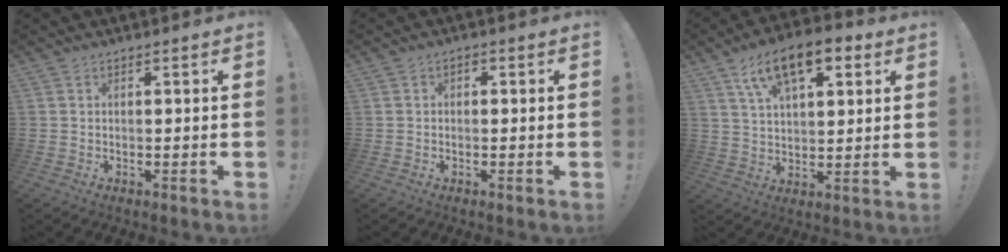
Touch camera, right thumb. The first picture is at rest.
{"total": 1.0, "force": [-0.6, 0.7, 0.5], "torque": [-0.007, 0.004, -0.012]}
{"total": 14.6, "force": [7.8, 6.9, 10.2], "torque": [-0.163, -0.025, 0.137]}